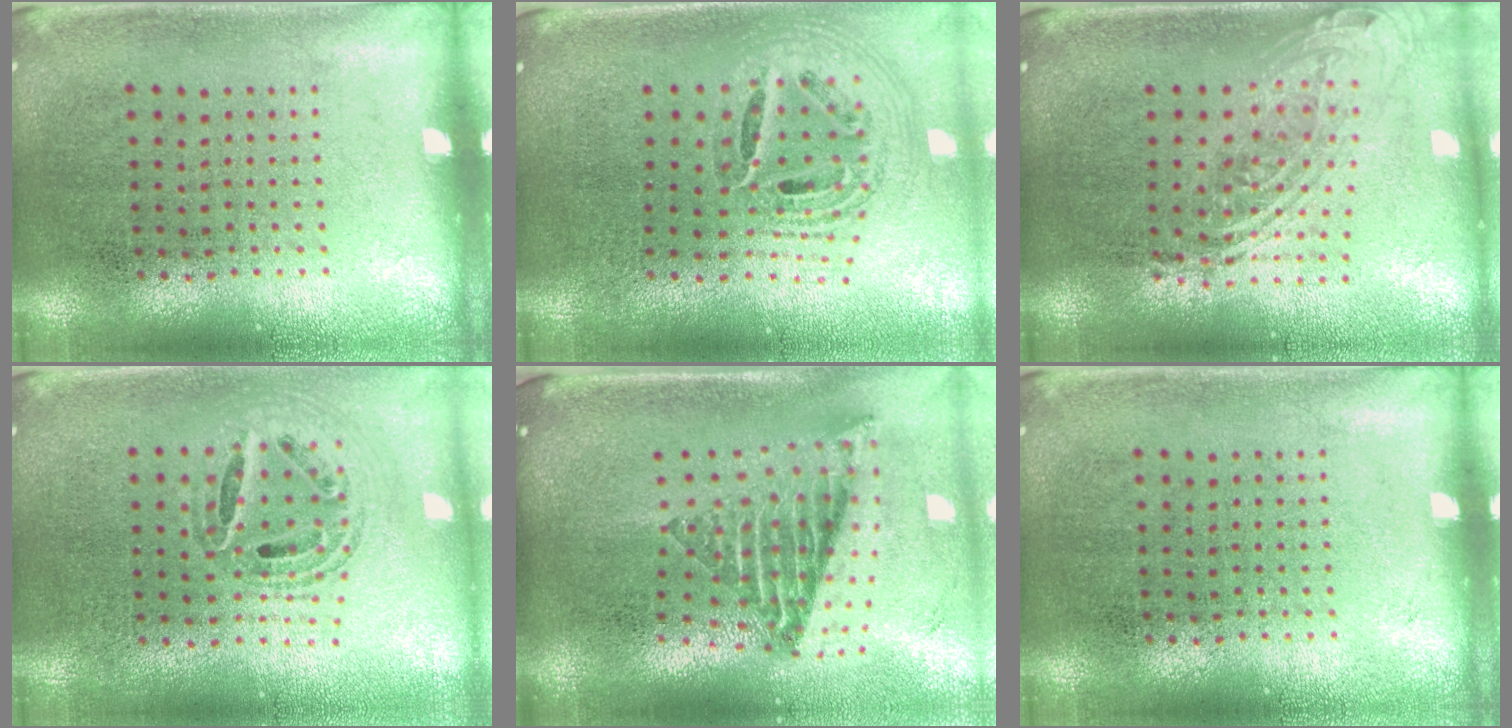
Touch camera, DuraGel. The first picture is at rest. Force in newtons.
{"total": 1.8, "press": 1.5, "slide": 1.0}
{"total": 2.1, "press": 1.5, "slide": 1.4}
{"total": 0.9, "press": 0.8, "slide": 0.2}
{"total": 2.7, "press": 1.7, "slide": 2.1}
{"total": 0.0}